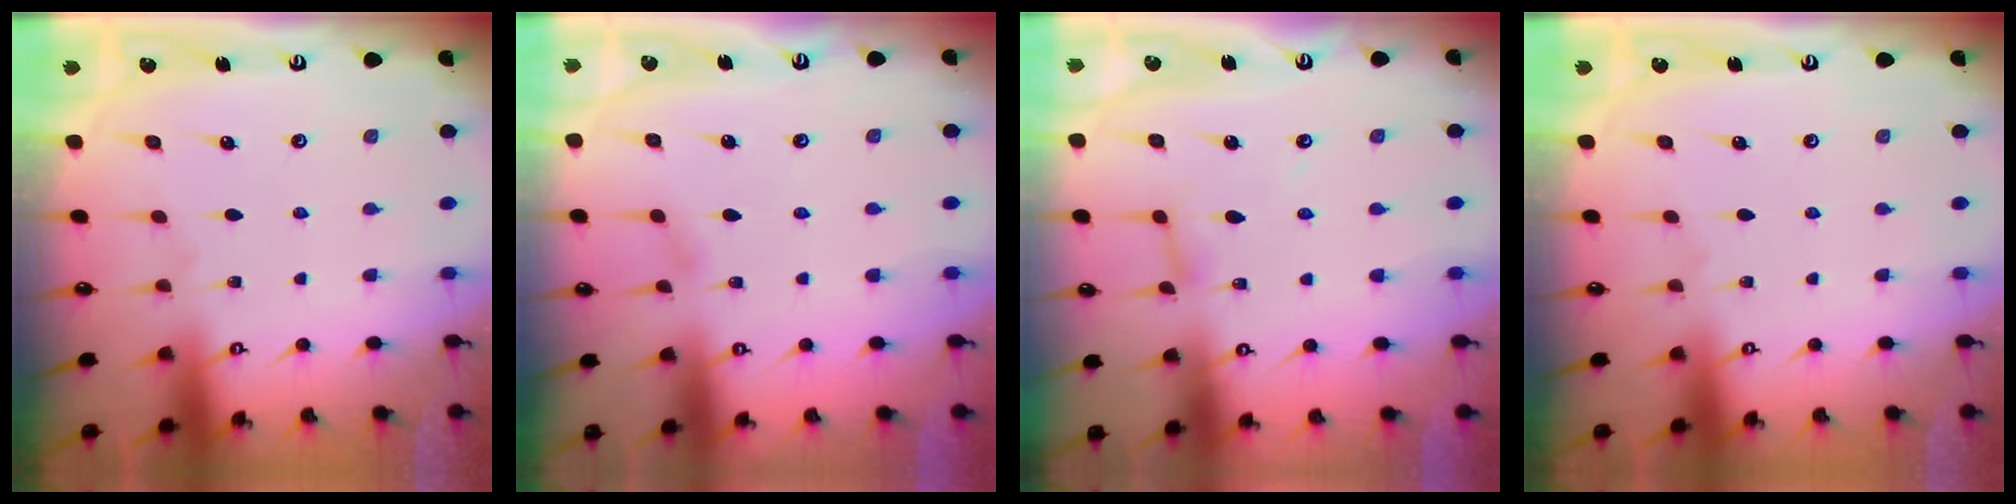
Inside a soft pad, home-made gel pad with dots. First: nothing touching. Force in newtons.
{"total": 3.2, "press": 3.2, "slide": 0.4}
{"total": 2.8, "press": 2.8, "slide": 0.2}
{"total": 0.0}